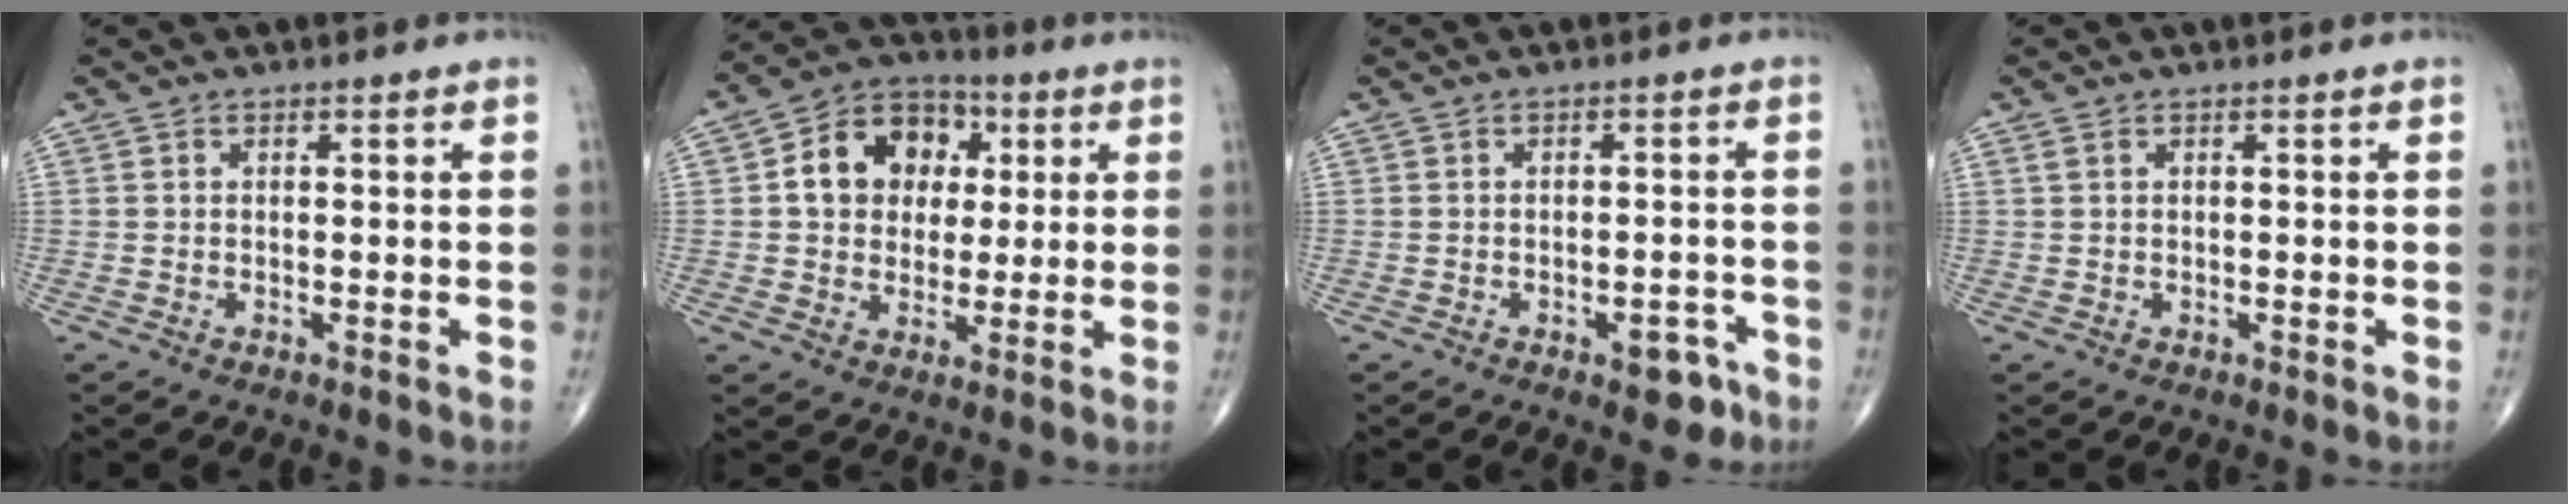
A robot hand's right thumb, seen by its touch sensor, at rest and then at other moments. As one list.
[{"total": 13.0, "force": [2.5, 10.4, 7.2], "torque": [-0.077, 0.010, 0.033]}, {"total": 4.2, "force": [-2.4, 2.1, 2.7], "torque": [-0.015, 0.015, -0.028]}, {"total": 0.7, "force": [0.4, 0.4, 0.5], "torque": [-0.013, 0.010, 0.010]}]